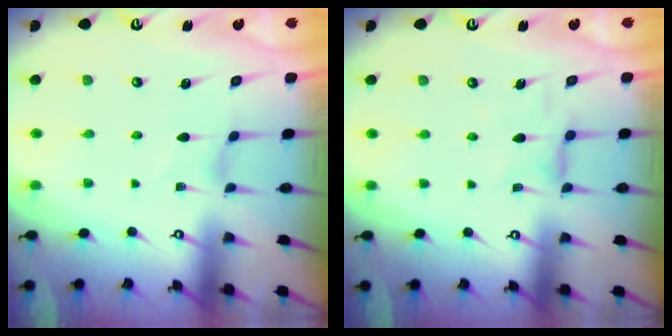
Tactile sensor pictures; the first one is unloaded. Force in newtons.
{"total": 2.9, "press": 2.9, "slide": 0.4}